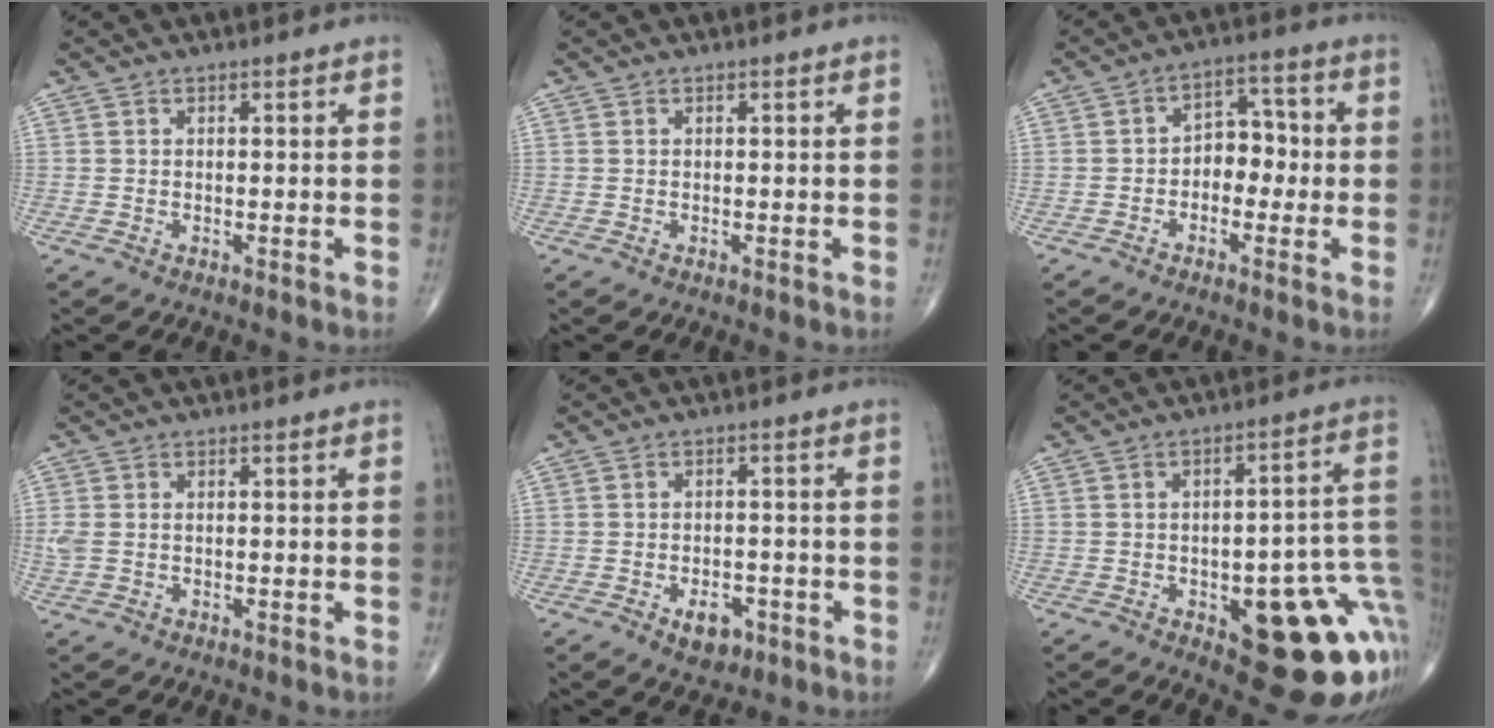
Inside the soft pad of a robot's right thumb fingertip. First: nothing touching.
{"total": 0.0}
{"total": 6.6, "force": [-1.0, 4.7, 4.5], "torque": [-0.033, 0.030, -0.028]}
{"total": 2.6, "force": [-0.1, 1.8, 1.9], "torque": [-0.062, 0.007, 0.000]}
{"total": 5.0, "force": [-2.4, 3.1, 3.1], "torque": [-0.029, 0.012, -0.030]}
{"total": 21.4, "force": [-5.6, 7.9, 19.1], "torque": [-0.182, 0.031, -0.050]}